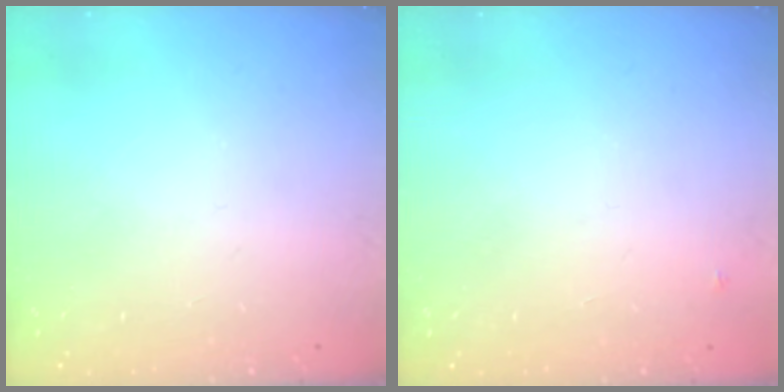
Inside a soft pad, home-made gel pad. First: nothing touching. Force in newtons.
{"total": 2.6, "press": 2.6, "slide": 0.2}